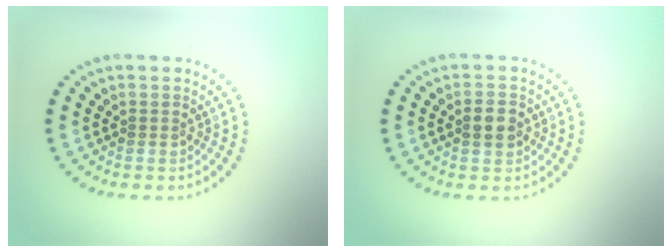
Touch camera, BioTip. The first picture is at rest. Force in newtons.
{"total": 2.6, "press": 2.6, "slide": 0.1}